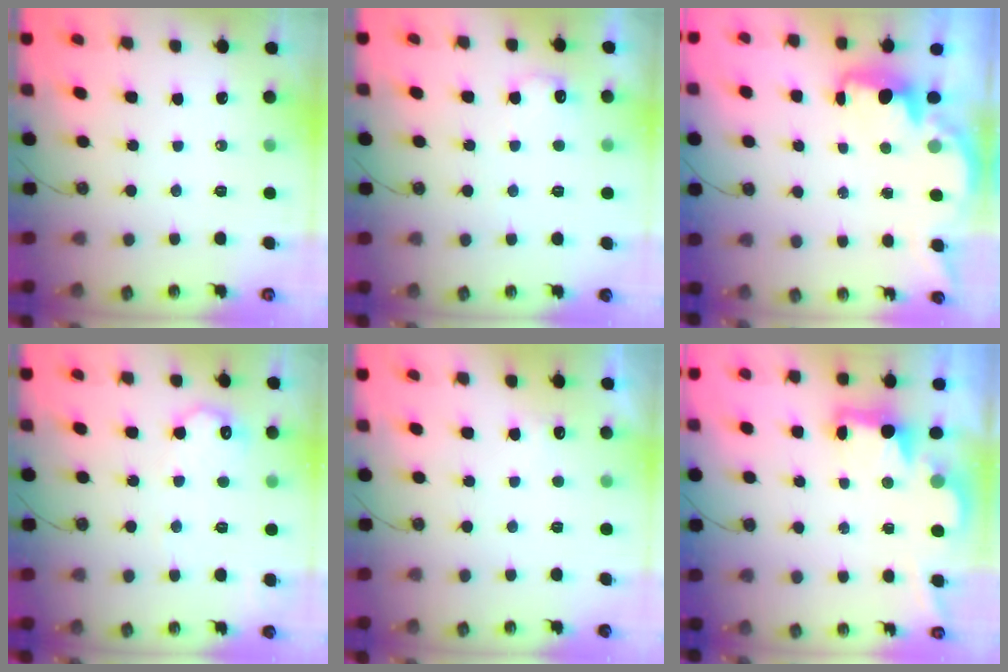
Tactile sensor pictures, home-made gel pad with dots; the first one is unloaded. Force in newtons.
{"total": 7.5, "press": 7.5, "slide": 0.5}
{"total": 2.3, "press": 2.2, "slide": 0.8}
{"total": 9.8, "press": 9.8, "slide": 0.6}
{"total": 4.2, "press": 4.0, "slide": 1.3}
{"total": 2.7, "press": 2.6, "slide": 0.5}